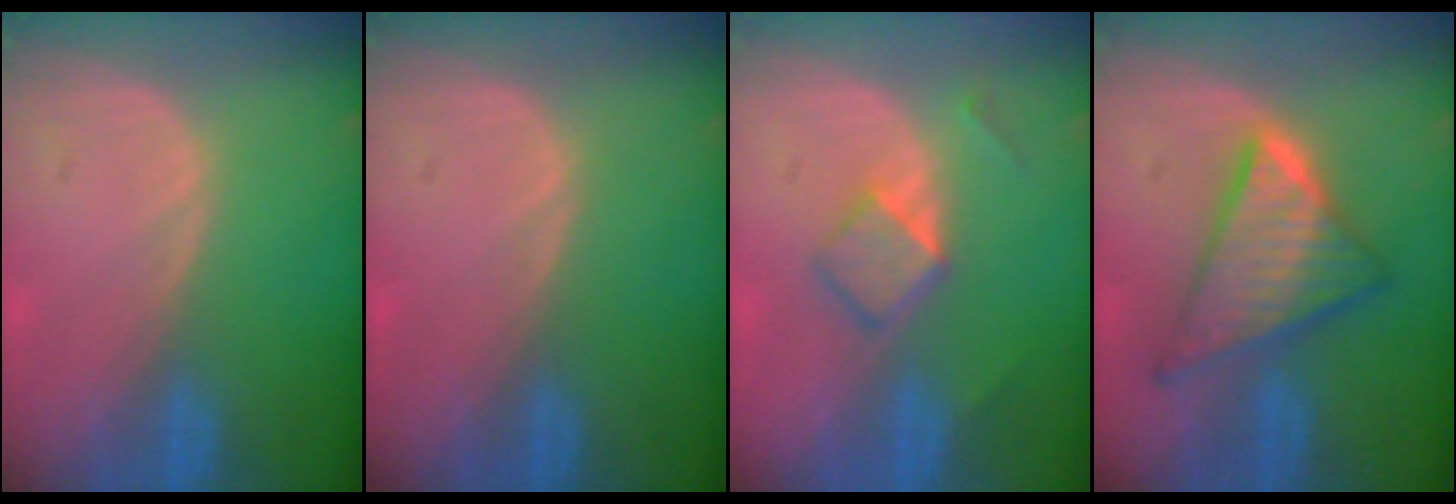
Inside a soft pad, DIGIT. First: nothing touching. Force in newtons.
{"total": 0.0}
{"total": 4.1, "press": 4.1, "slide": 0.5}
{"total": 9.2, "press": 9.2, "slide": 0.7}